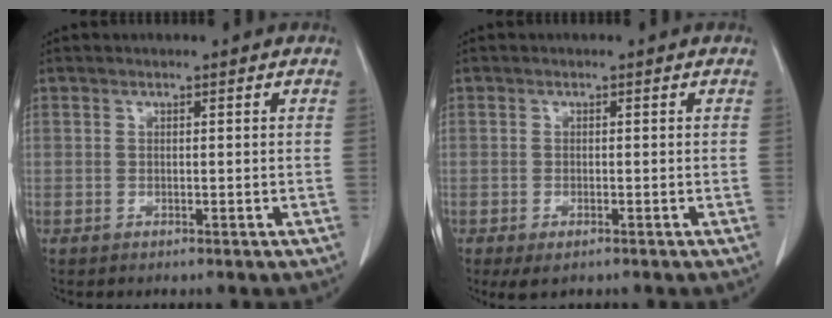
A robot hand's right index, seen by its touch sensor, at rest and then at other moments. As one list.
[{"total": 2.6, "force": [-1.6, 1.0, 1.8], "torque": [-0.033, -0.006, -0.020]}]